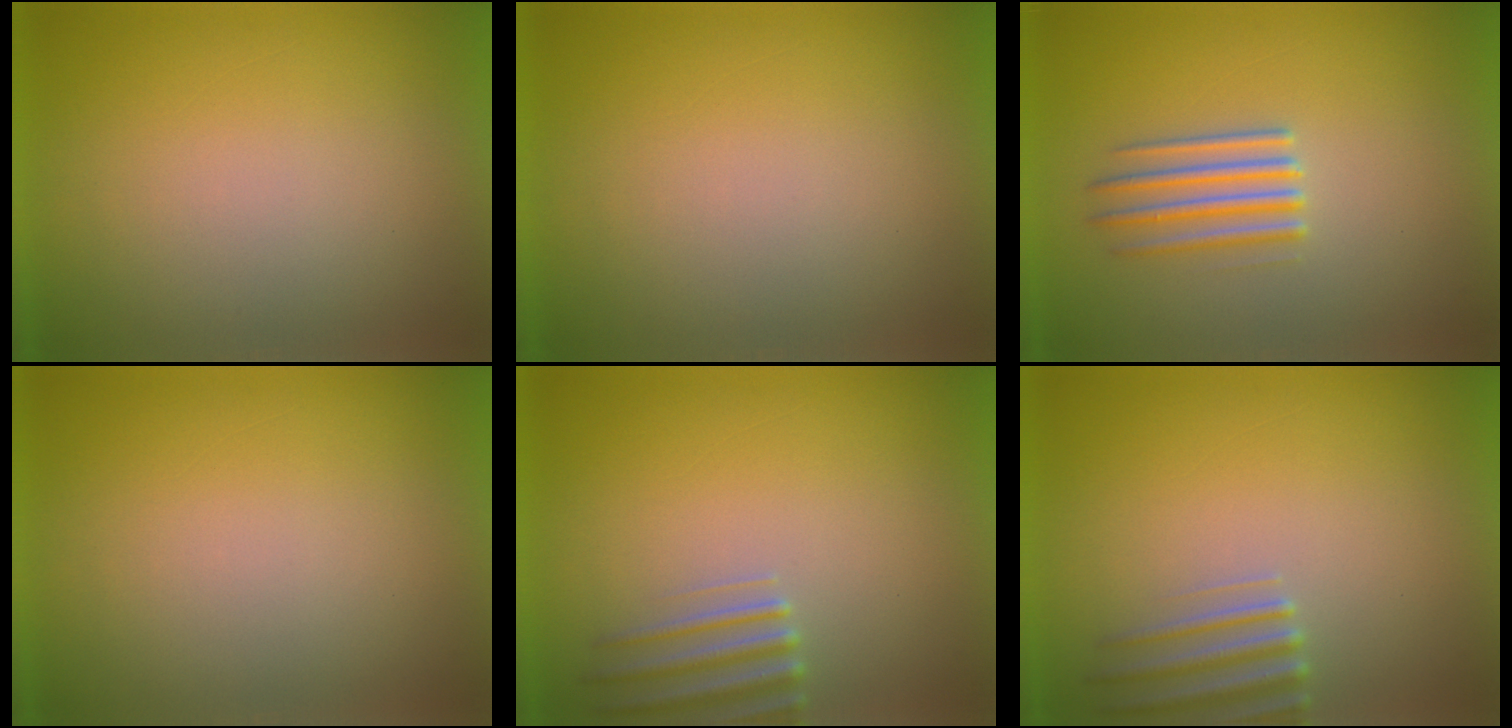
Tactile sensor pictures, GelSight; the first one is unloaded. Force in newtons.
{"total": 0.0}
{"total": 2.7}
{"total": 0.0}
{"total": 2.8}
{"total": 2.8}